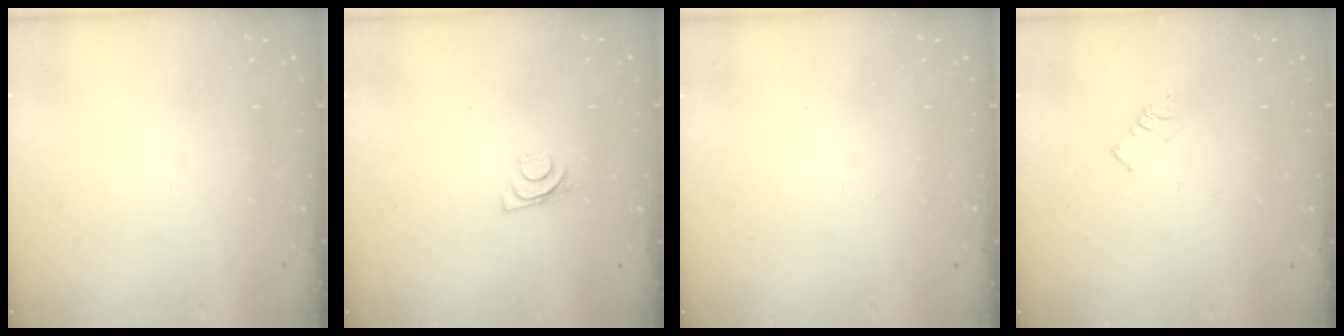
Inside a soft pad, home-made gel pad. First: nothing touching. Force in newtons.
{"total": 6.5, "press": 6.5, "slide": 0.7}
{"total": 2.5, "press": 2.4, "slide": 0.4}
{"total": 2.6, "press": 2.6, "slide": 0.3}